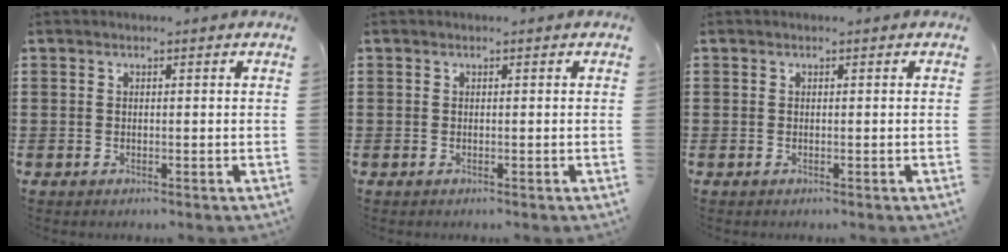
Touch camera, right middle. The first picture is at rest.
{"total": 0.0}
{"total": 0.0}